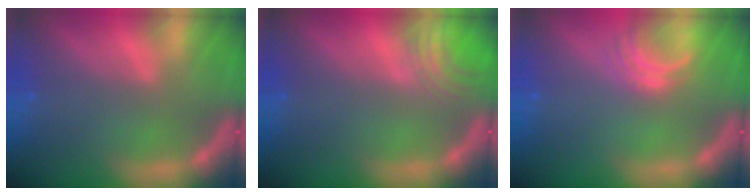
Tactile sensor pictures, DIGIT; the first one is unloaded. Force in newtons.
{"total": 3.0}
{"total": 2.5}